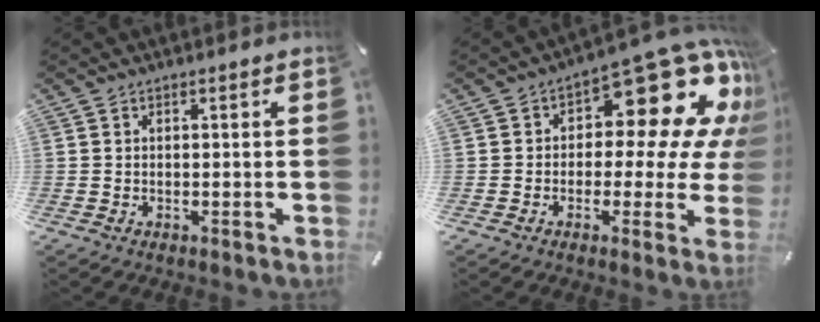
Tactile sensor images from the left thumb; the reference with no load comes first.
{"total": 18.2, "force": [8.0, 9.3, 13.5], "torque": [-0.174, -0.062, 0.127]}